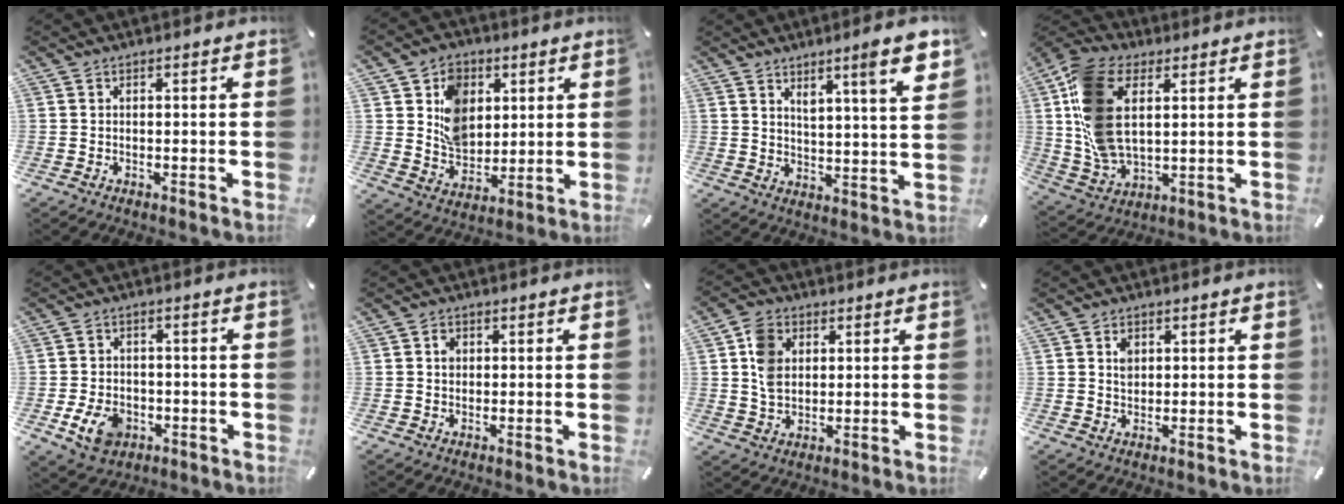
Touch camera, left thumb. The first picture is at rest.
{"total": 10.7, "force": [3.5, 8.8, 4.9], "torque": [-0.079, -0.004, 0.068]}
{"total": 9.7, "force": [6.7, 1.7, 6.8], "torque": [-0.091, -0.040, 0.105]}
{"total": 15.5, "force": [4.2, 9.9, 11.2], "torque": [-0.264, -0.004, 0.081]}
{"total": 7.6, "force": [-2.5, 5.7, 4.2], "torque": [-0.092, 0.006, -0.048]}
{"total": 1.9, "force": [0.2, 1.7, 0.9], "torque": [-0.004, 0.001, -0.002]}
{"total": 8.0, "force": [2.1, 6.5, 4.2], "torque": [-0.085, 0.007, 0.040]}
{"total": 2.7, "force": [0.9, 2.2, 1.2], "torque": [-0.011, -0.001, 0.012]}